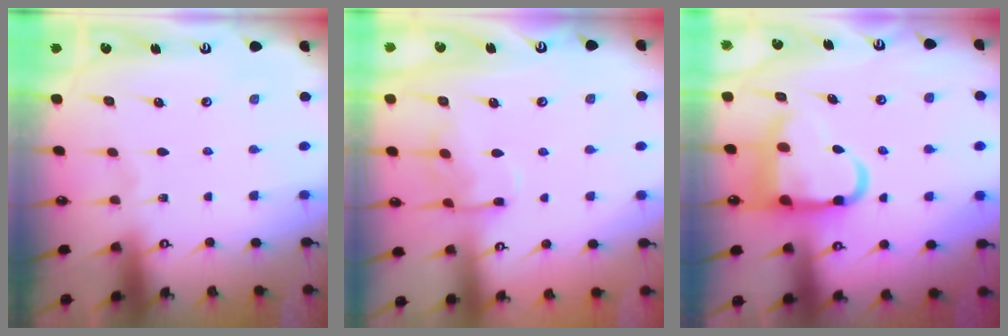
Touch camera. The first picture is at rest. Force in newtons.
{"total": 8.2, "press": 8.2, "slide": 0.7}
{"total": 13.3, "press": 13.2, "slide": 1.7}